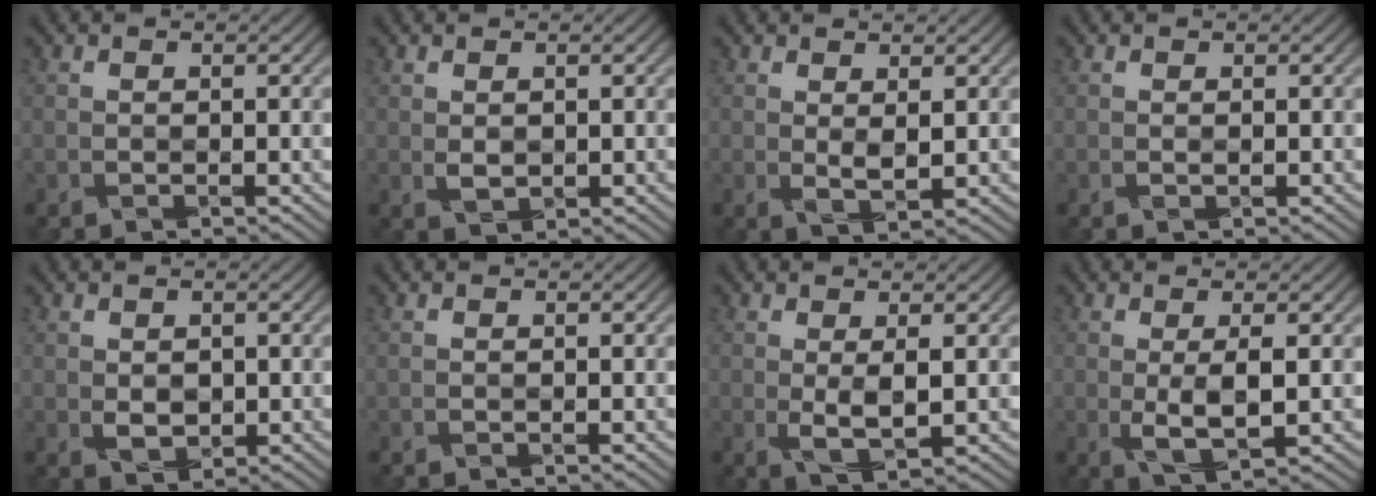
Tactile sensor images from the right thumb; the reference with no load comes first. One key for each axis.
{"total": 1.1, "fx": 0.6, "fy": 0.7, "fz": 0.6, "tx": -0.015, "ty": -0.004, "tz": 0.020}
{"total": 2.0, "fx": 1.1, "fy": 0.5, "fz": 1.6, "tx": -0.035, "ty": -0.009, "tz": 0.026}
{"total": 0.0}
{"total": 1.8, "fx": 0.5, "fy": 1.5, "fz": 0.9, "tx": -0.021, "ty": -0.006, "tz": 0.018}
{"total": 0.0}
{"total": 2.9, "fx": 0.4, "fy": 0.8, "fz": 2.8, "tx": -0.061, "ty": -0.005, "tz": 0.013}
{"total": 3.7, "fx": 0.1, "fy": 0.9, "fz": 3.6, "tx": -0.074, "ty": -0.002, "tz": 0.008}